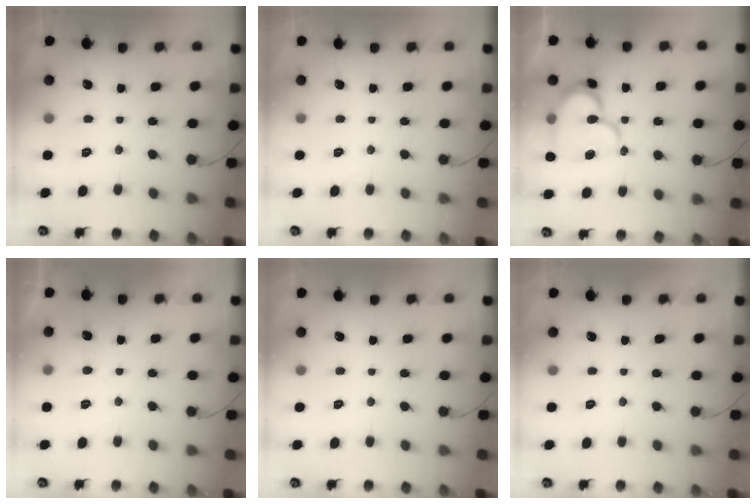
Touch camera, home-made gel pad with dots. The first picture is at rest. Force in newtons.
{"total": 0.0}
{"total": 16.5, "press": 16.4, "slide": 1.5}
{"total": 3.1, "press": 3.1, "slide": 0.2}
{"total": 0.0}
{"total": 0.0}